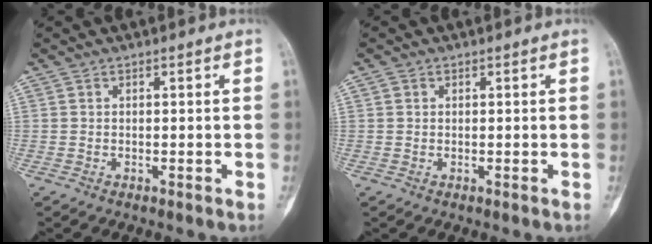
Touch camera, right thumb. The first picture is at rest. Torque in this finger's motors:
{"motor_torque": [-0.32, 0.69, -0.02, 0.02, 0.04]}